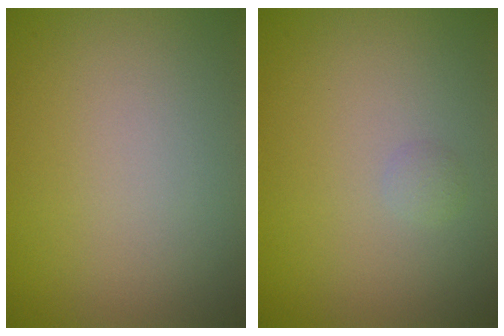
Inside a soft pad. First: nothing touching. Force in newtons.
{"total": 0.6, "press": 0.6, "slide": 0.1}